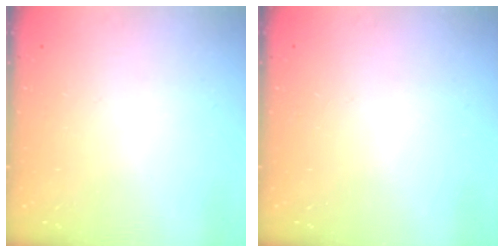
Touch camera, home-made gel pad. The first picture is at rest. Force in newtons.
{"total": 0.0}